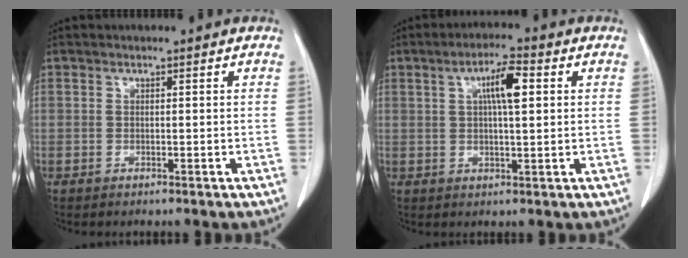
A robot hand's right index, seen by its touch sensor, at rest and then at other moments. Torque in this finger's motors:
{"motor_torque": [0.87, 0.23, 0.15, 0.10]}